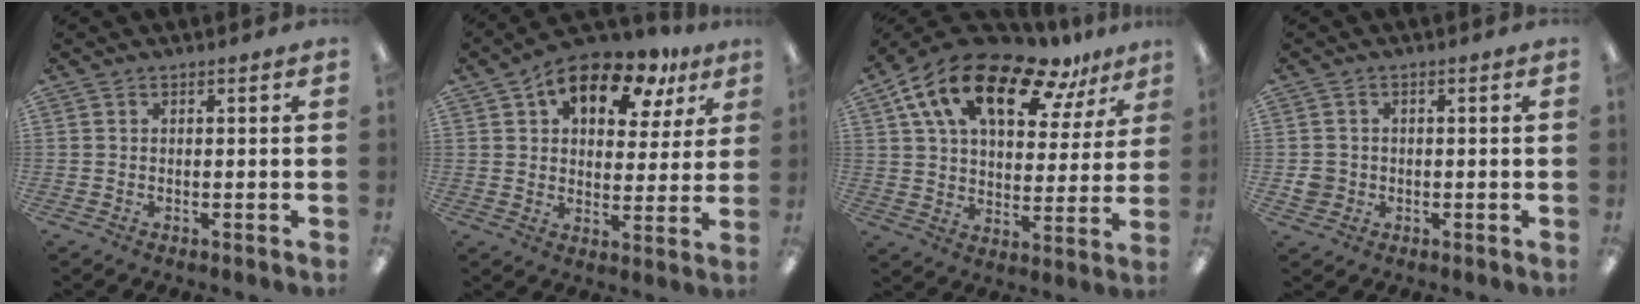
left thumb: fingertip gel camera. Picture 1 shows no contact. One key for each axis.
{"total": 13.4, "fx": 8.3, "fy": 6.9, "fz": 7.9, "tx": -0.115, "ty": -0.037, "tz": 0.142}
{"total": 20.7, "fx": 13.3, "fy": 9.3, "fz": 12.8, "tx": -0.226, "ty": -0.069, "tz": 0.229}
{"total": 3.3, "fx": -0.6, "fy": 3.1, "fz": 0.8, "tx": -0.008, "ty": 0.002, "tz": -0.013}